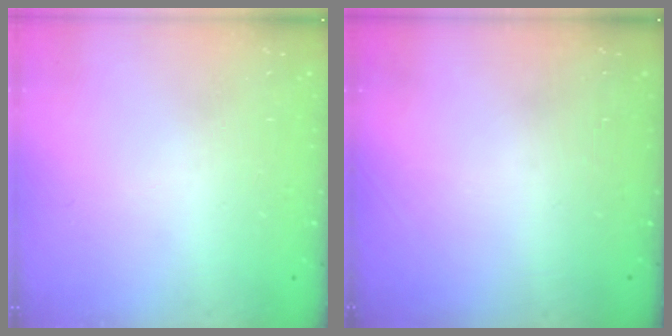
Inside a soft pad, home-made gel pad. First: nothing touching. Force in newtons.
{"total": 0.0}